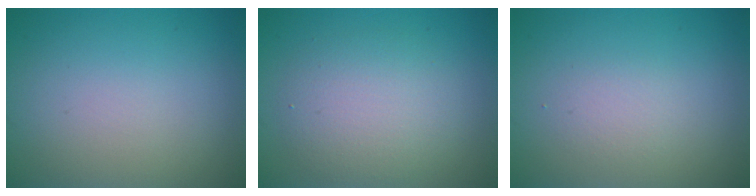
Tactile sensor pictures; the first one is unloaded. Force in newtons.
{"total": 4.2, "press": 4.2, "slide": 0.0}
{"total": 1.3, "press": 1.3, "slide": 0.0}